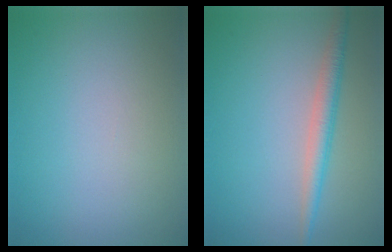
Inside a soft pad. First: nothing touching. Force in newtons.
{"total": 2.5, "press": 2.5, "slide": 0.1}